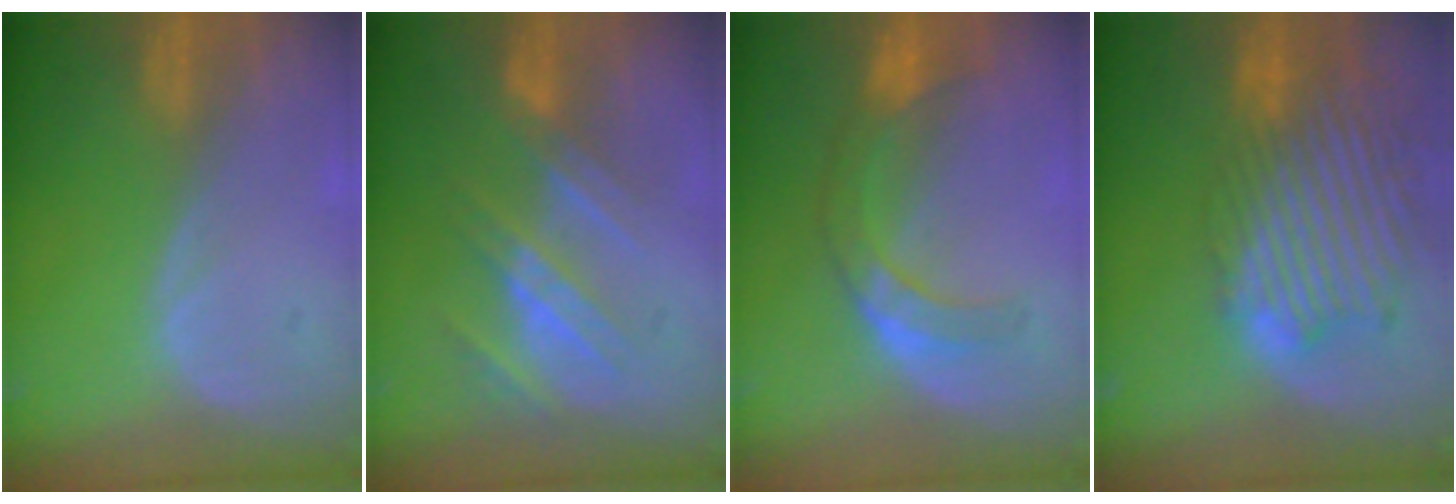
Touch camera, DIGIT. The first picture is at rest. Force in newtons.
{"total": 7.8, "press": 7.2, "slide": 2.9}
{"total": 7.2, "press": 6.4, "slide": 3.3}
{"total": 14.0, "press": 11.8, "slide": 7.4}